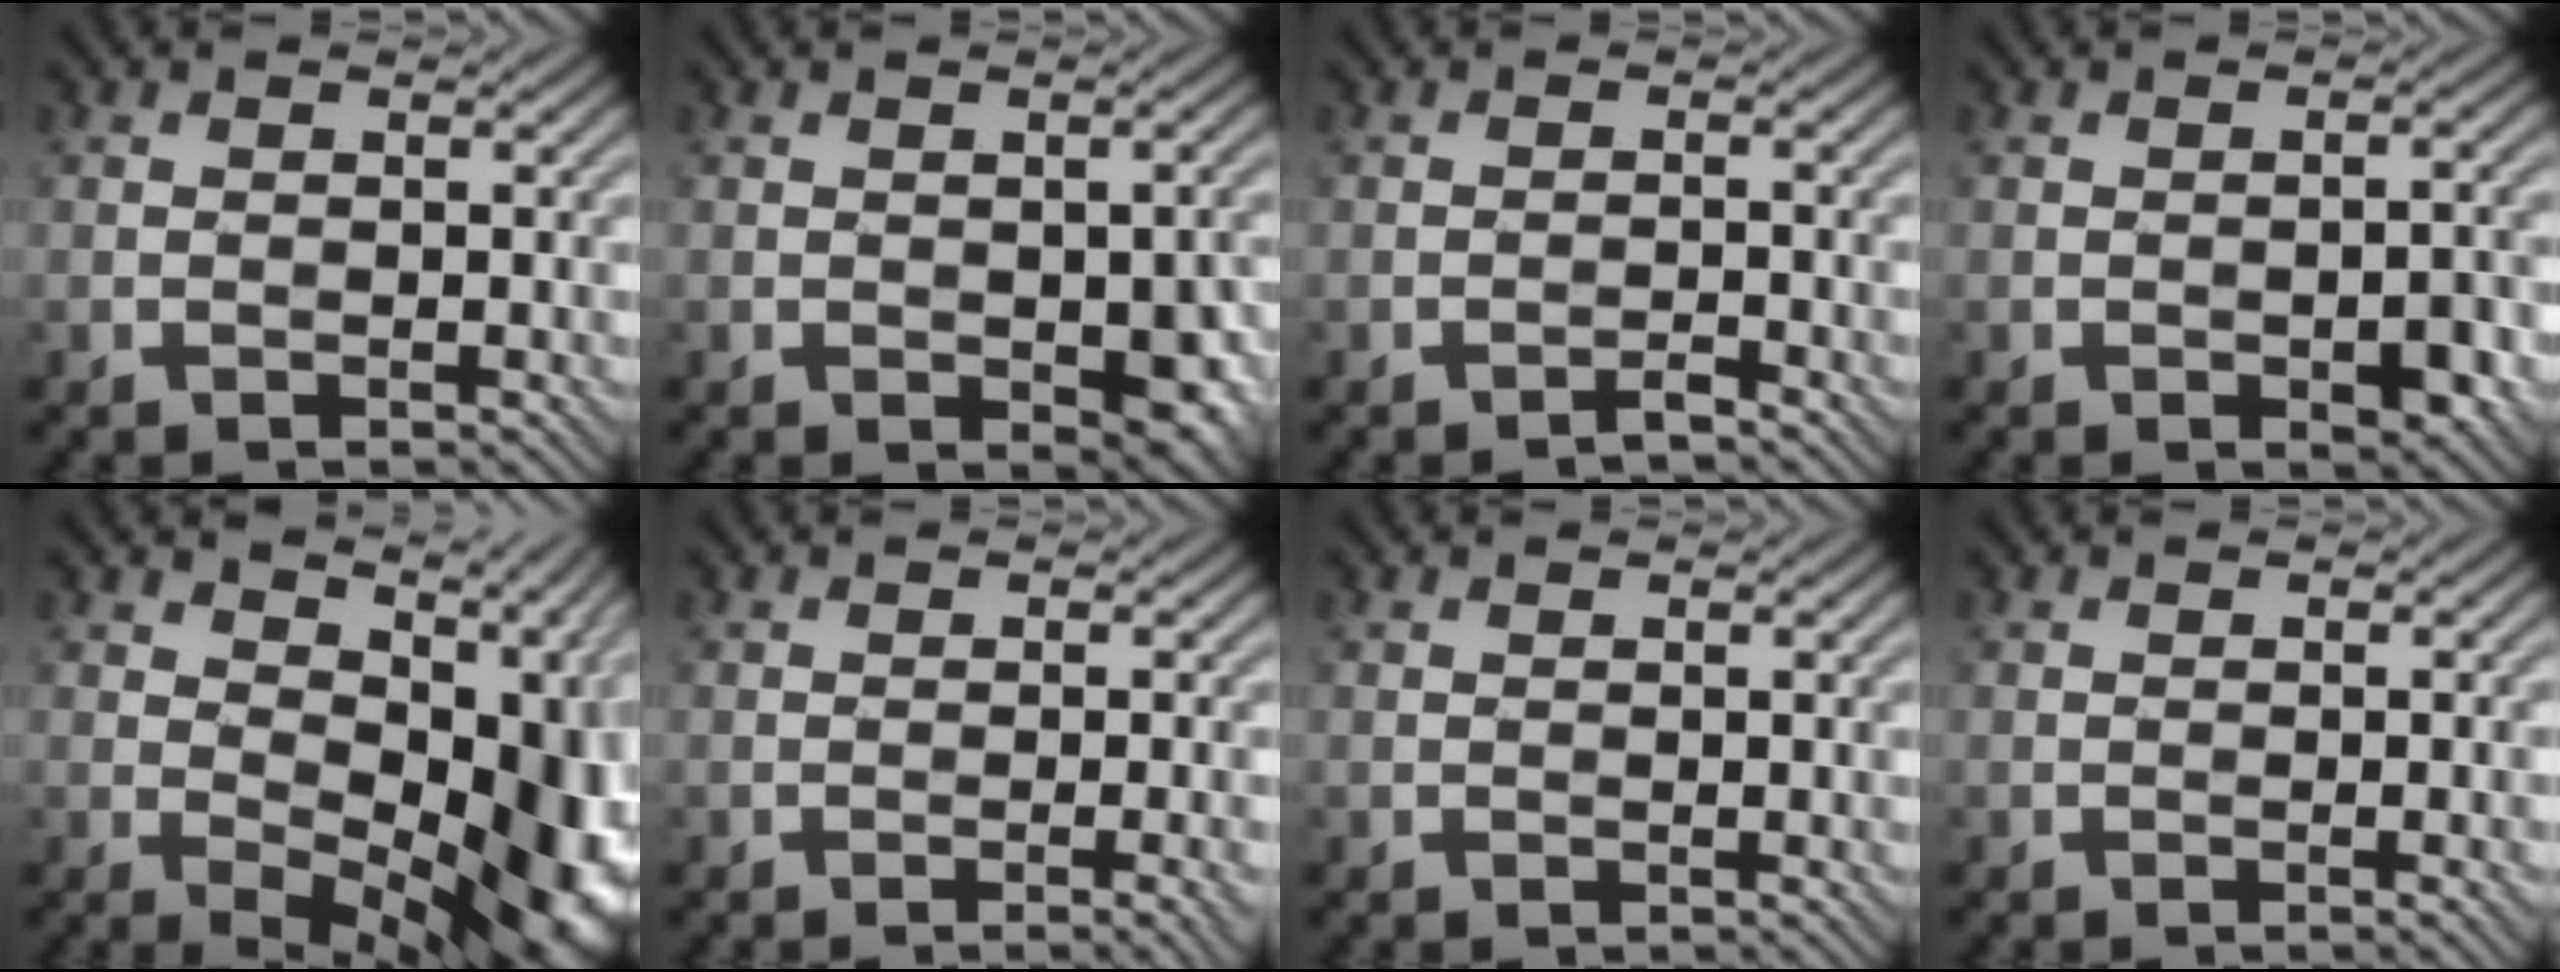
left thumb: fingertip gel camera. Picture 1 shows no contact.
{"total": 4.9, "force": [-1.1, 2.8, 3.8], "torque": [-0.050, -0.017, -0.007]}
{"total": 1.2, "force": [-1.0, 0.0, 0.6], "torque": [-0.009, 0.003, -0.021]}
{"total": 3.4, "force": [-1.3, 1.5, 2.8], "torque": [-0.035, 0.001, -0.016]}
{"total": 16.3, "force": [1.9, 9.6, 13.0], "torque": [-0.146, -0.011, 0.065]}
{"total": 2.3, "force": [-0.8, 0.4, 2.1], "torque": [-0.029, 0.004, -0.017]}
{"total": 0.0}
{"total": 1.4, "force": [-0.4, 0.2, 1.3], "torque": [-0.019, 0.000, -0.008]}